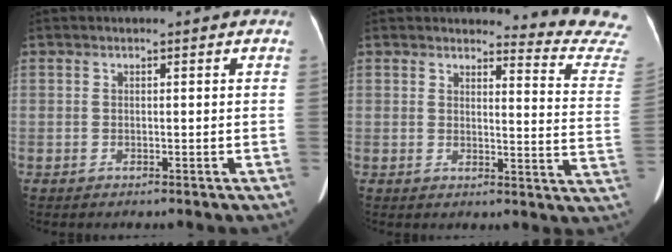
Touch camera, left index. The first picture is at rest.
{"total": 11.6, "force": [11.5, -1.3, -0.4], "torque": [0.013, -0.145, 0.101]}